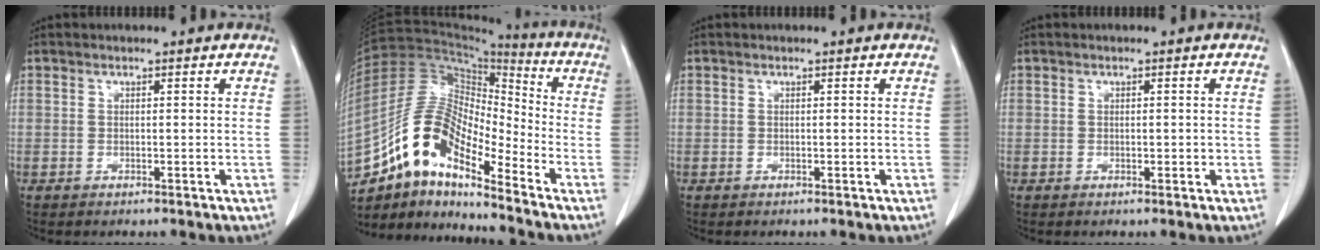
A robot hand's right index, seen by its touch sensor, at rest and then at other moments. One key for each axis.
{"total": 13.4, "fx": -9.3, "fy": 4.0, "fz": 8.8, "tx": -0.172, "ty": 0.041, "tz": -0.167}
{"total": 0.0}
{"total": 0.7, "fx": 0.0, "fy": 0.5, "fz": 0.5, "tx": -0.003, "ty": 0.001, "tz": 0.001}